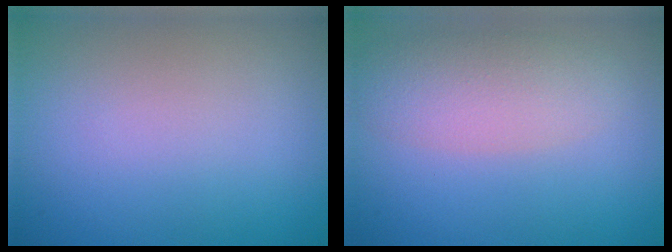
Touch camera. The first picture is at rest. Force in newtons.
{"total": 4.1, "press": 4.1, "slide": 0.2}